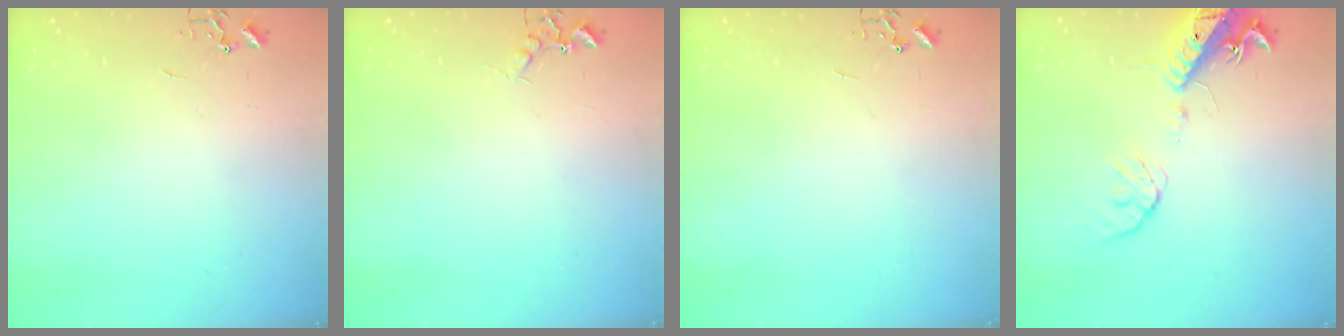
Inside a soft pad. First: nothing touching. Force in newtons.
{"total": 5.8, "press": 5.7, "slide": 1.0}
{"total": 0.0}
{"total": 16.0, "press": 15.7, "slide": 3.3}